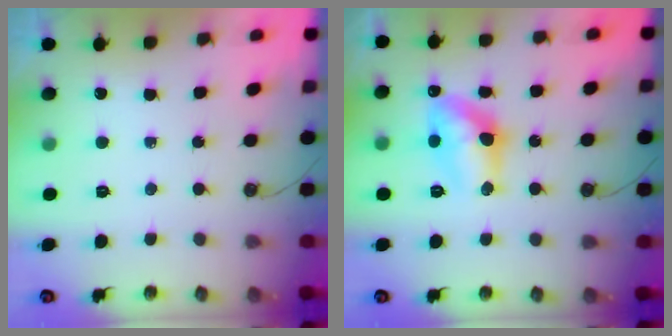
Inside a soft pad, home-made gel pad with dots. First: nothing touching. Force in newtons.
{"total": 11.6, "press": 11.6, "slide": 0.8}